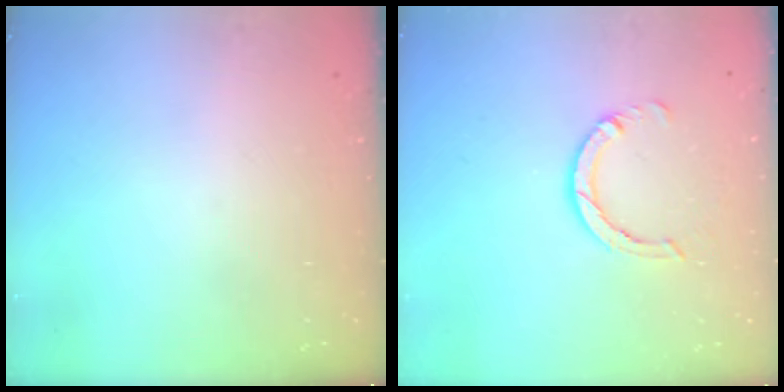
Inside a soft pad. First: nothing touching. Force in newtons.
{"total": 5.2, "press": 5.2, "slide": 0.4}